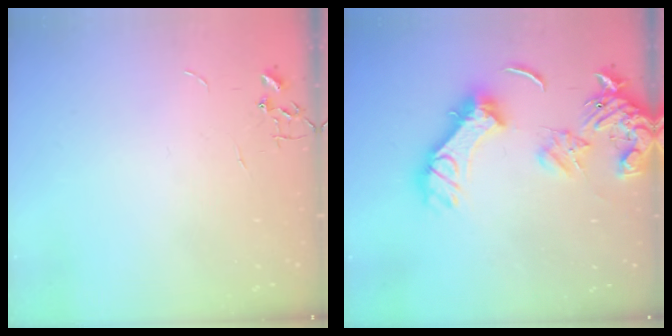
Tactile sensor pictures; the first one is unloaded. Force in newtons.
{"total": 18.2, "press": 18.1, "slide": 2.0}